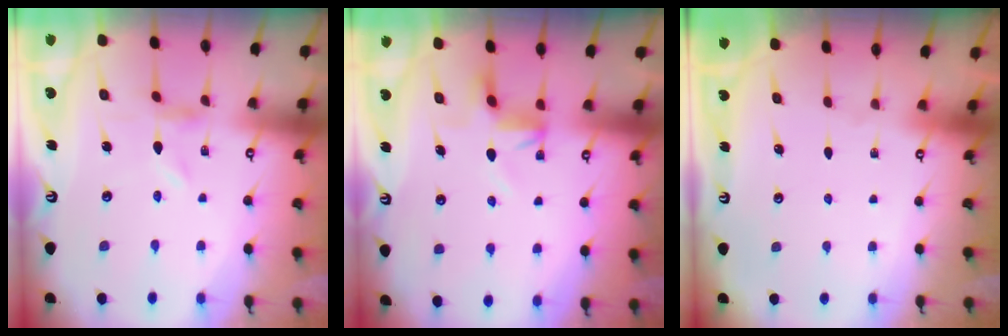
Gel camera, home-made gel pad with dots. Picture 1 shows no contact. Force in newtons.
{"total": 4.6, "press": 4.6, "slide": 0.5}
{"total": 0.0}